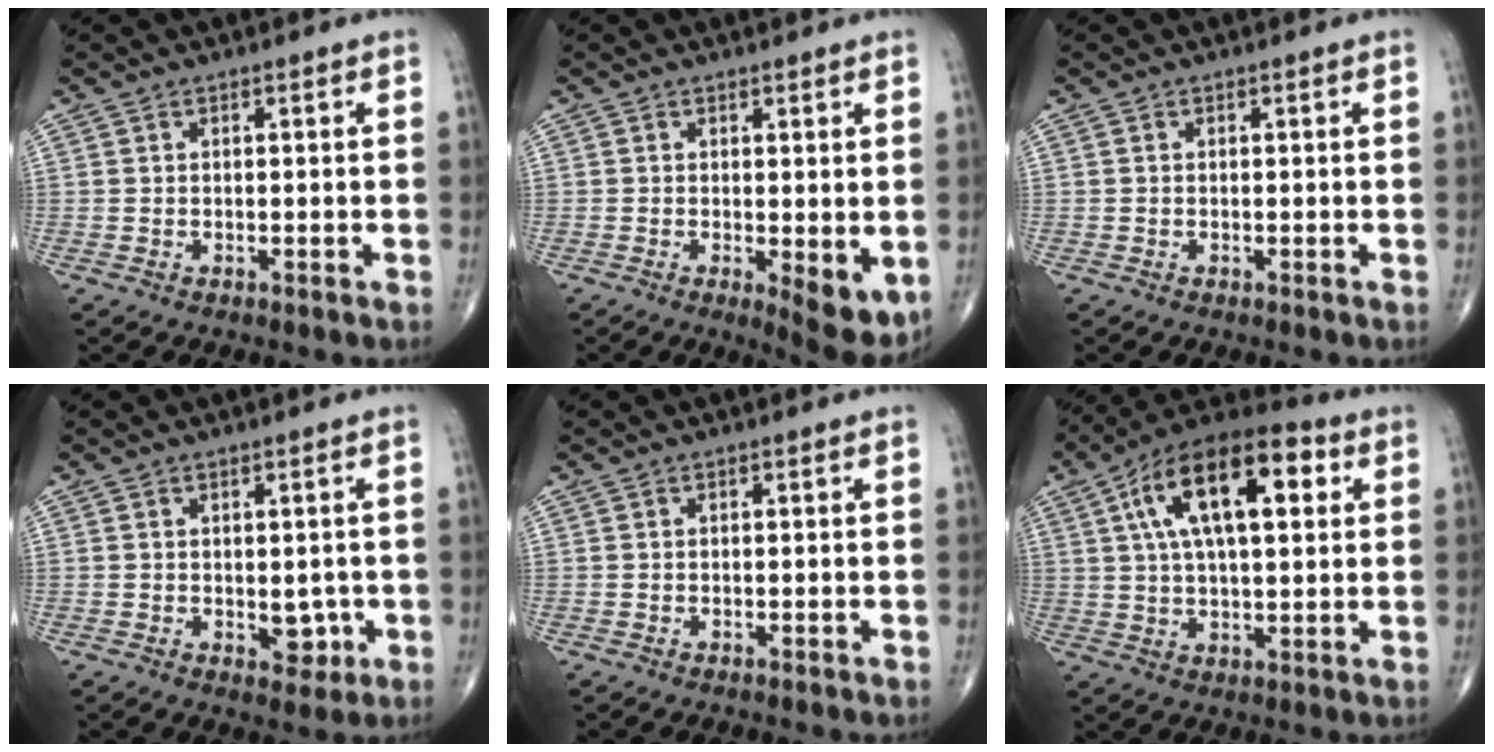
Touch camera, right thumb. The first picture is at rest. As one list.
[{"total": 6.7, "force": [-0.9, 2.3, 6.2], "torque": [-0.082, -0.020, -0.009]}, {"total": 0.0}, {"total": 4.1, "force": [-0.6, 2.5, 3.2], "torque": [-0.019, -0.004, -0.001]}, {"total": 0.0}, {"total": 20.4, "force": [6.1, 9.1, 17.2], "torque": [-0.279, 0.017, 0.092]}]